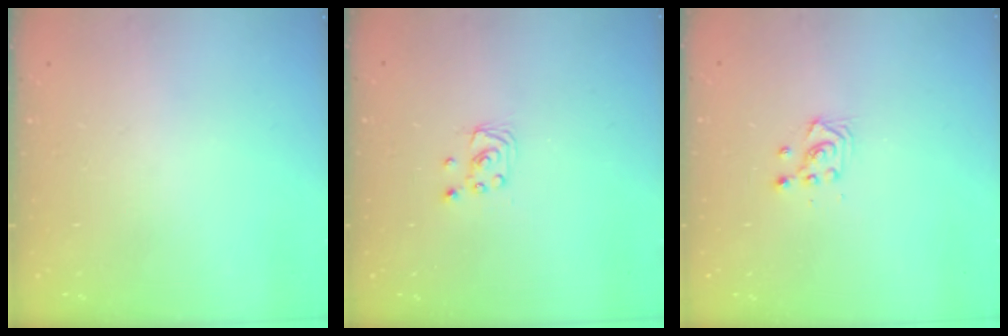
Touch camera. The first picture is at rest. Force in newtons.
{"total": 1.9, "press": 1.9, "slide": 0.1}
{"total": 3.0, "press": 2.9, "slide": 0.8}